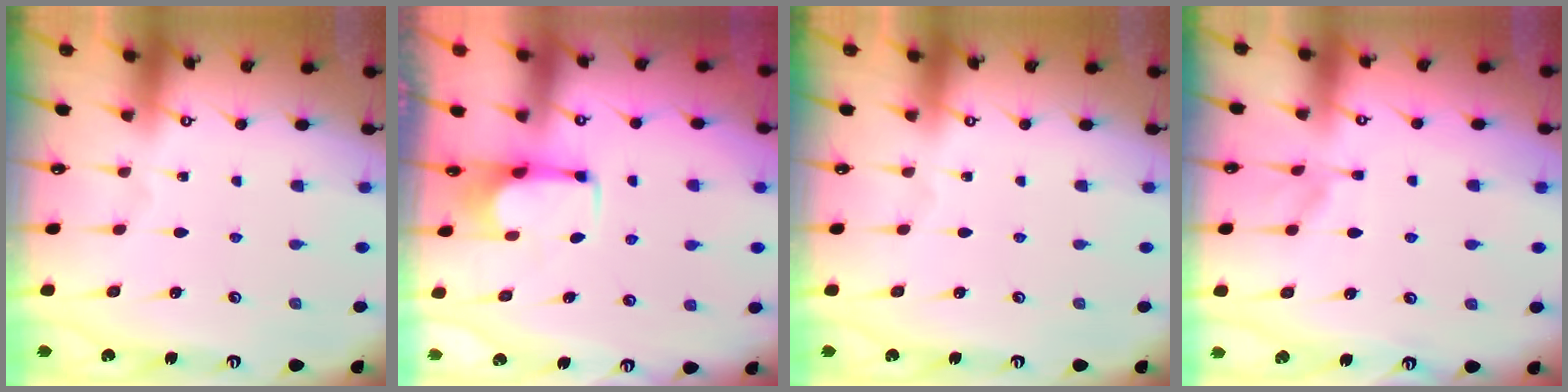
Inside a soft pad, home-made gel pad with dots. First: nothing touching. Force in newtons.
{"total": 2.7, "press": 2.6, "slide": 1.0}
{"total": 0.0}
{"total": 3.7, "press": 3.7, "slide": 0.4}